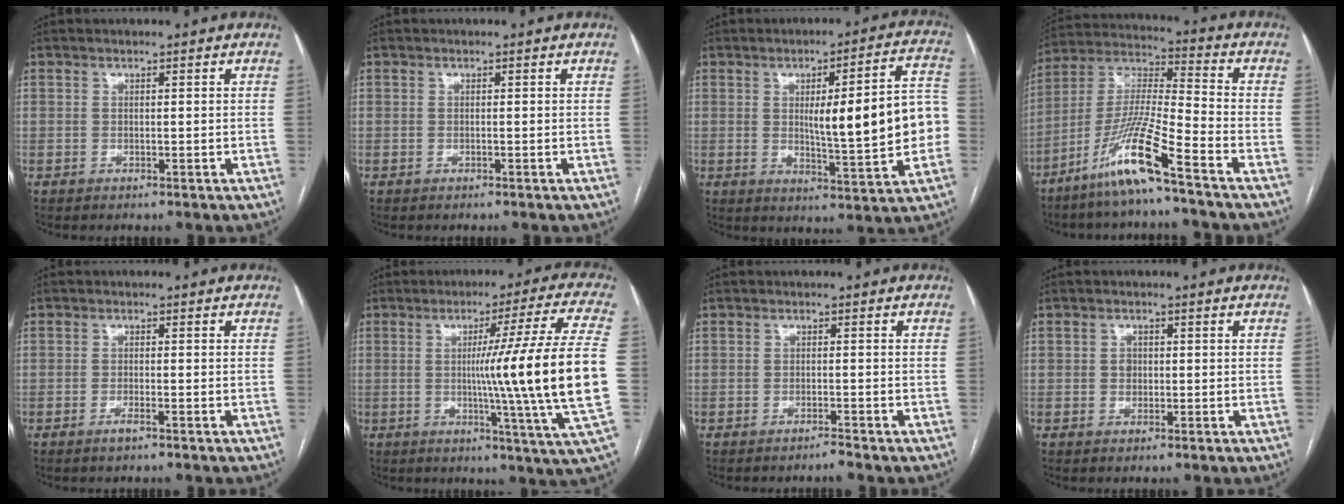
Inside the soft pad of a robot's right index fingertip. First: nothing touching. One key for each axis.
{"total": 0.0}
{"total": 15.6, "fx": -0.3, "fy": 2.3, "fz": 15.5, "tx": -0.202, "ty": 0.023, "tz": 0.003}
{"total": 12.7, "fx": -7.9, "fy": -0.7, "fz": 9.8, "tx": -0.203, "ty": -0.019, "tz": -0.159}
{"total": 1.5, "fx": -1.0, "fy": 0.0, "fz": 1.1, "tx": -0.022, "ty": -0.001, "tz": -0.018}
{"total": 19.7, "fx": -0.9, "fy": -3.2, "fz": 19.4, "tx": -0.243, "ty": -0.010, "tz": -0.027}
{"total": 1.2, "fx": -1.1, "fy": -0.2, "fz": 0.4, "tx": -0.004, "ty": -0.001, "tz": -0.018}
{"total": 1.4, "fx": 0.0, "fy": 1.2, "fz": 0.7, "tx": -0.010, "ty": 0.002, "tz": 0.001}